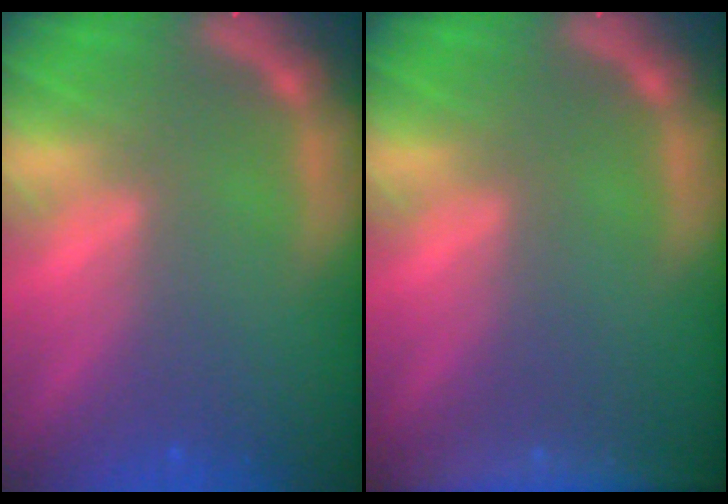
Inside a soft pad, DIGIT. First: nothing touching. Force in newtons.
{"total": 6.9}